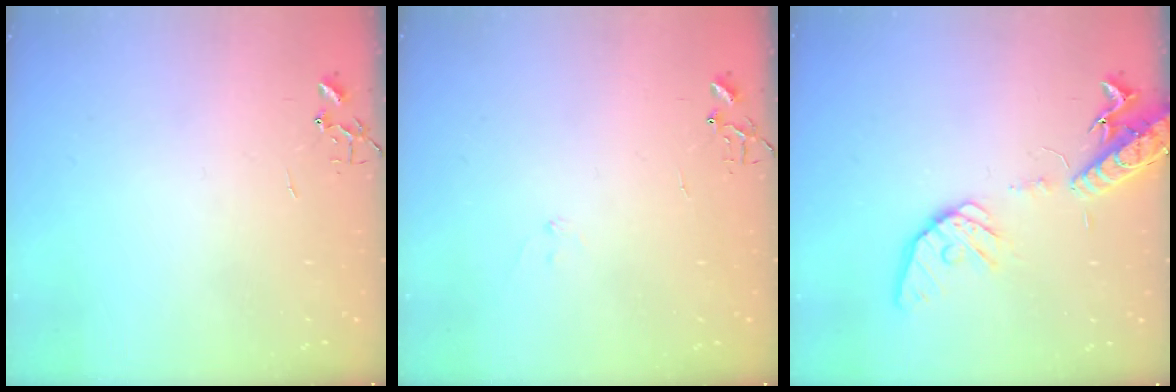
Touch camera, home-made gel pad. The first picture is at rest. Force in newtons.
{"total": 7.0, "press": 7.0, "slide": 0.7}
{"total": 16.1, "press": 15.8, "slide": 3.0}